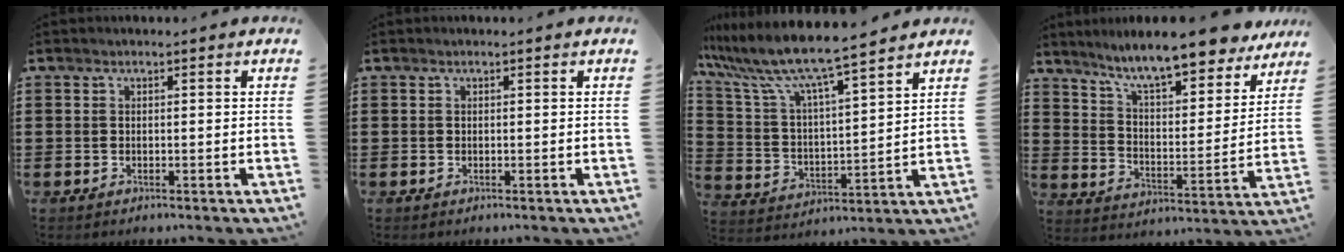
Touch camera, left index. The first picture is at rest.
{"total": 0.0}
{"total": 8.3, "force": [7.3, -0.2, 3.9], "torque": [-0.108, -0.051, 0.120]}
{"total": 10.7, "force": [9.3, 0.2, 5.2], "torque": [-0.125, -0.056, 0.156]}